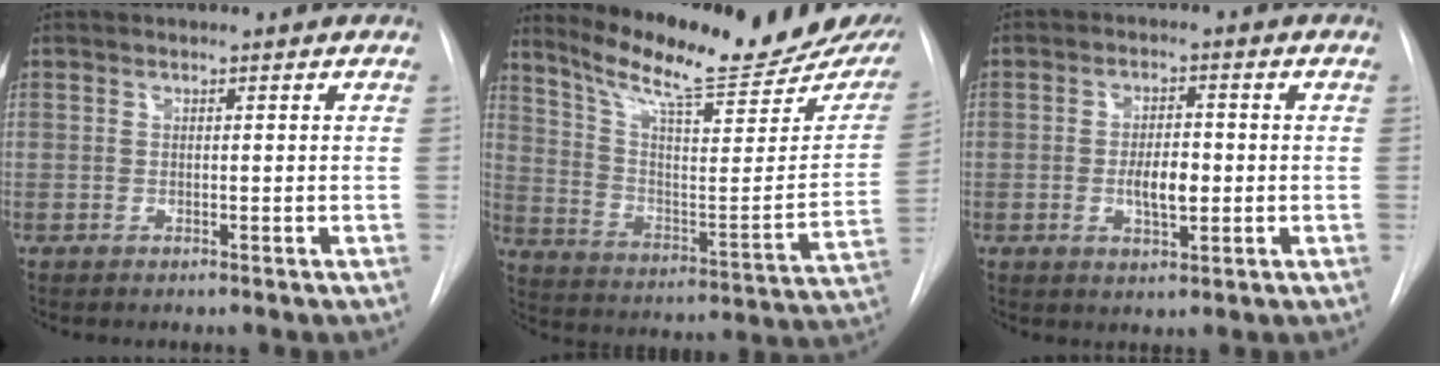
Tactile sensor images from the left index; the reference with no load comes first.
{"total": 23.9, "force": [19.8, 3.0, 12.9], "torque": [-0.205, -0.065, 0.282]}
{"total": 4.8, "force": [-0.7, 1.8, 4.4], "torque": [-0.074, -0.001, -0.008]}